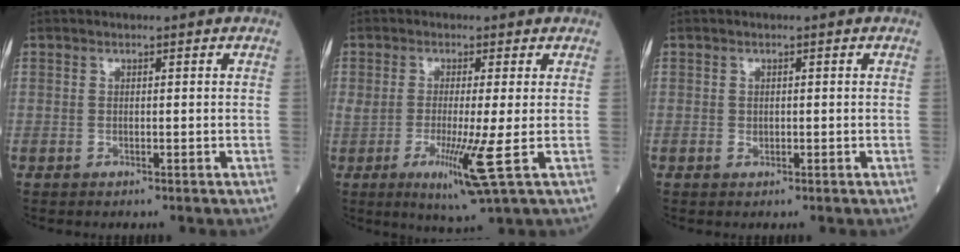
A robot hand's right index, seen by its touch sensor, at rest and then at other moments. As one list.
[{"total": 7.1, "force": [-1.6, -0.9, 6.9], "torque": [-0.123, -0.026, -0.023]}, {"total": 0.6, "force": [-0.1, 0.5, 0.2], "torque": [-0.002, 0.001, -0.001]}]